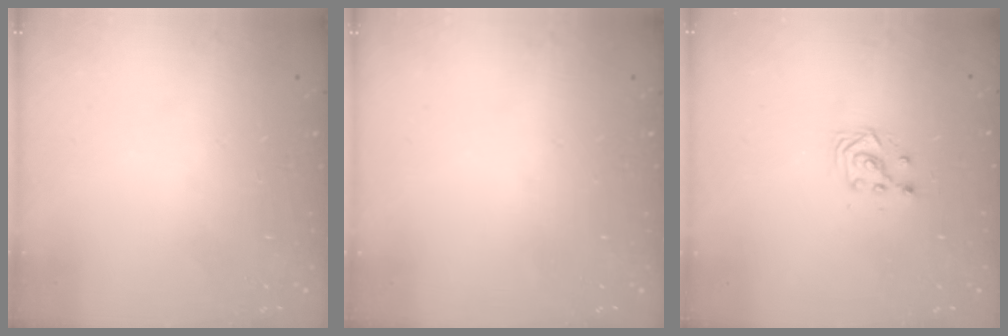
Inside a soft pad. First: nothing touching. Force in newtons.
{"total": 0.0}
{"total": 3.0, "press": 3.0, "slide": 0.2}